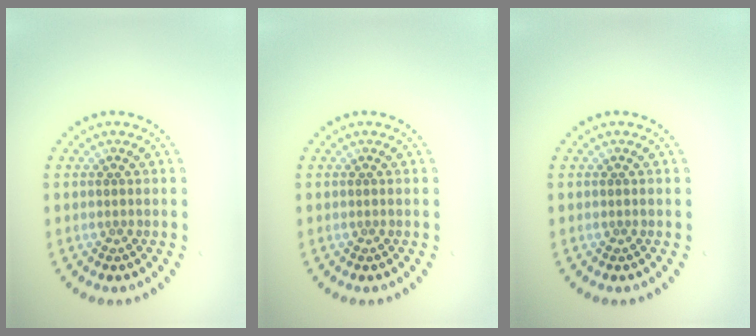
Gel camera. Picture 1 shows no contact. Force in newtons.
{"total": 0.0}
{"total": 0.0}